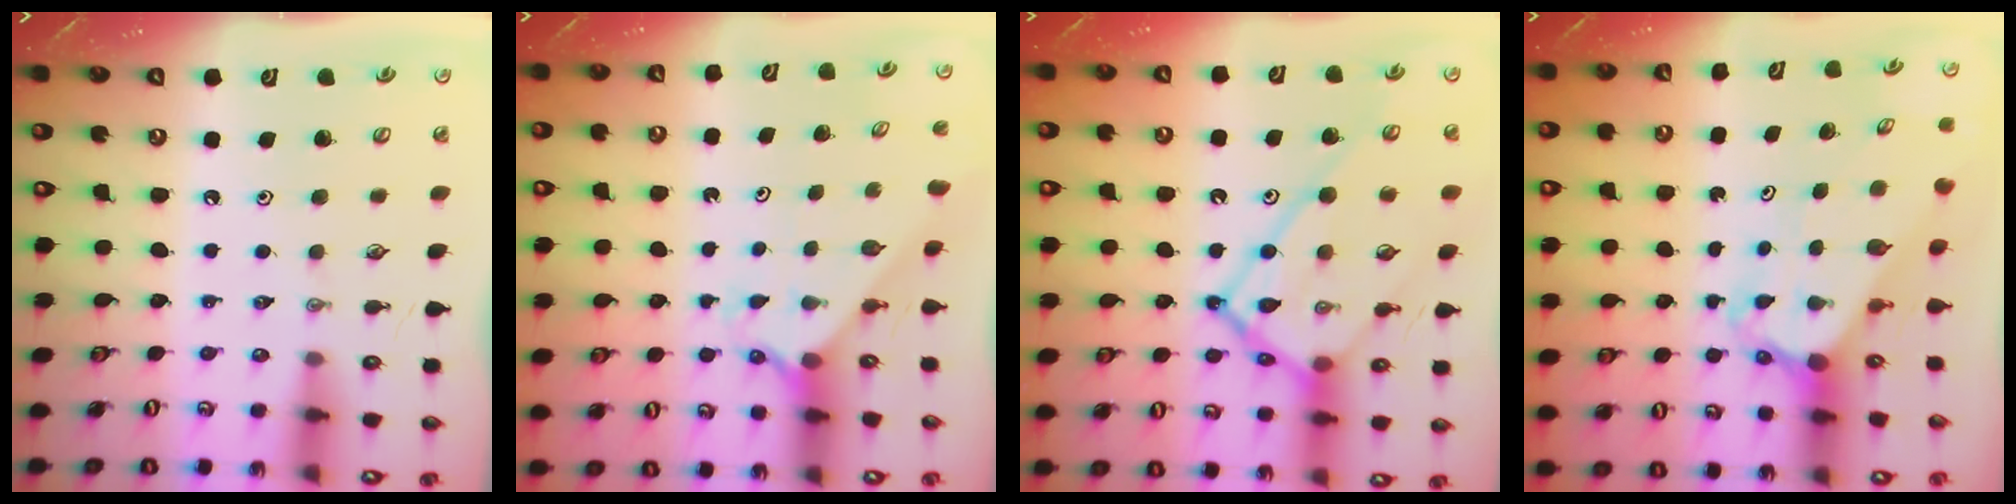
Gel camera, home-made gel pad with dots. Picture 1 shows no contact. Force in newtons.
{"total": 3.0, "press": 3.0, "slide": 0.2}
{"total": 18.8, "press": 18.7, "slide": 2.1}
{"total": 3.5, "press": 3.4, "slide": 0.3}